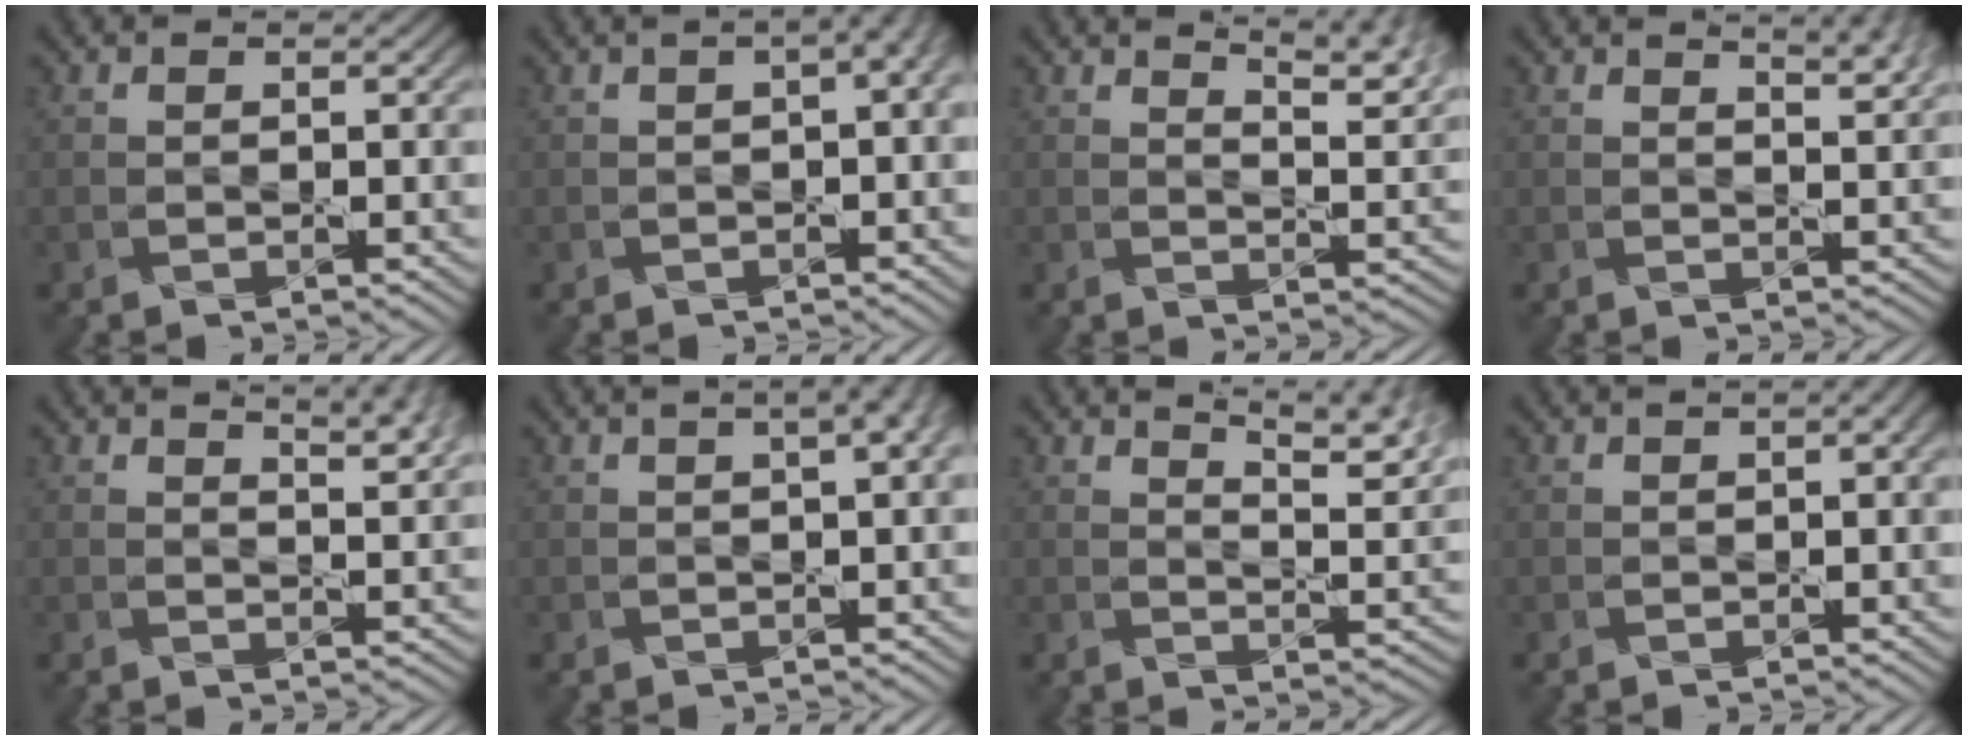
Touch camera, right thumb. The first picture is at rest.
{"total": 5.0, "force": [1.2, 1.9, 4.5], "torque": [-0.054, 0.009, 0.011]}
{"total": 6.8, "force": [5.3, 1.4, 4.1], "torque": [-0.057, -0.002, 0.069]}
{"total": 4.6, "force": [3.2, 1.3, 3.1], "torque": [-0.035, 0.008, 0.031]}
{"total": 5.1, "force": [3.6, 1.3, 3.4], "torque": [-0.039, 0.007, 0.037]}
{"total": 5.4, "force": [2.2, 2.1, 4.4], "torque": [-0.044, 0.019, 0.014]}
{"total": 8.2, "force": [6.2, 1.8, 5.1], "torque": [-0.069, 0.001, 0.077]}
{"total": 2.3, "force": [0.8, 0.6, 2.0], "torque": [-0.036, 0.005, 0.008]}